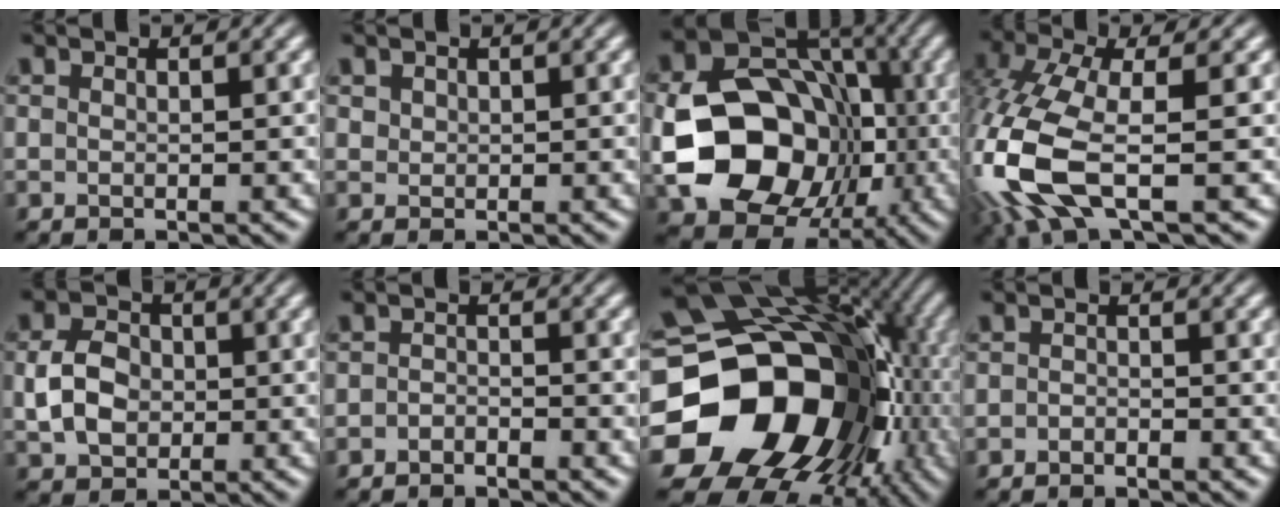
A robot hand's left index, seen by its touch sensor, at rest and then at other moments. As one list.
[{"total": 0.5, "force": [0.4, 0.1, -0.4], "torque": [0.002, -0.002, 0.017]}, {"total": 13.9, "force": [-2.9, 10.7, 8.4], "torque": [-0.140, -0.011, -0.045]}, {"total": 9.3, "force": [-2.8, 3.2, 8.2], "torque": [-0.218, -0.007, -0.057]}, {"total": 3.8, "force": [-0.2, 3.1, 2.2], "torque": [-0.053, 0.002, 0.000]}, {"total": 1.2, "force": [-1.2, 0.0, 0.0], "torque": [-0.002, 0.002, -0.016]}, {"total": 20.3, "force": [-4.2, 16.2, 11.6], "torque": [-0.231, -0.025, -0.052]}, {"total": 0.9, "force": [-0.9, 0.0, -0.2], "torque": [0.001, 0.000, -0.010]}]